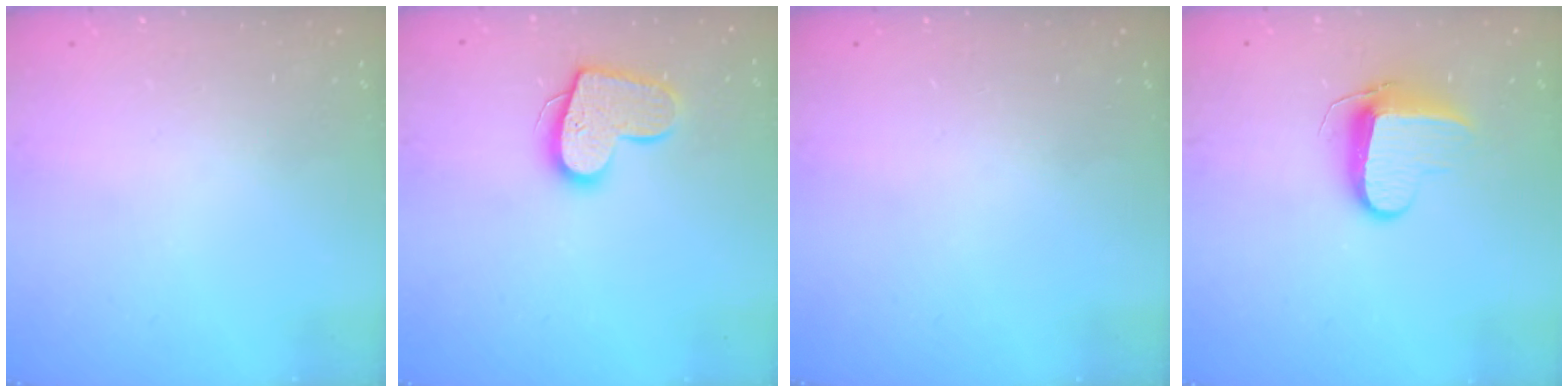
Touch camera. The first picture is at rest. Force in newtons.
{"total": 14.2, "press": 14.2, "slide": 1.0}
{"total": 0.0}
{"total": 9.0, "press": 9.0, "slide": 0.5}